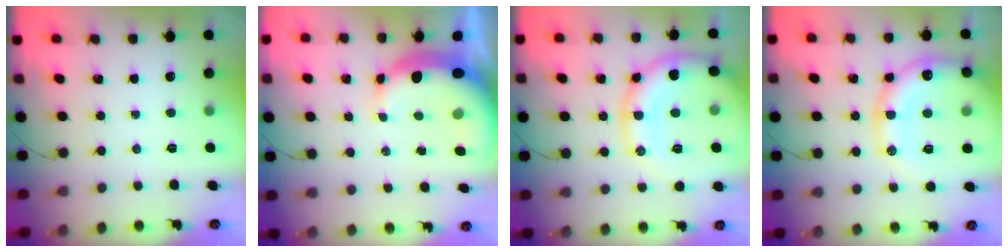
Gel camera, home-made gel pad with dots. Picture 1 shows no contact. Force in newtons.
{"total": 9.6, "press": 9.3, "slide": 2.2}
{"total": 17.1, "press": 17.1, "slide": 0.9}
{"total": 20.2, "press": 19.9, "slide": 3.5}